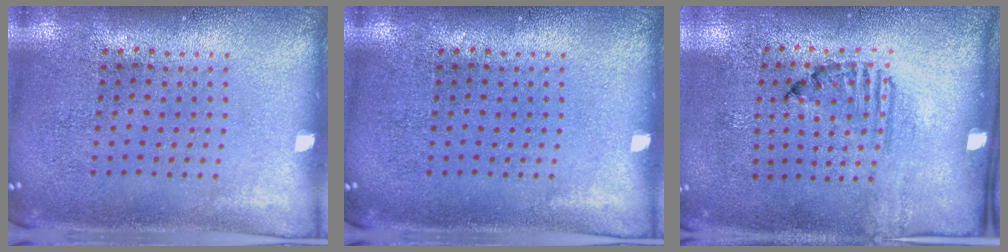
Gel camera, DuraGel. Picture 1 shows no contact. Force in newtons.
{"total": 0.0}
{"total": 1.7, "press": 1.0, "slide": 1.3}